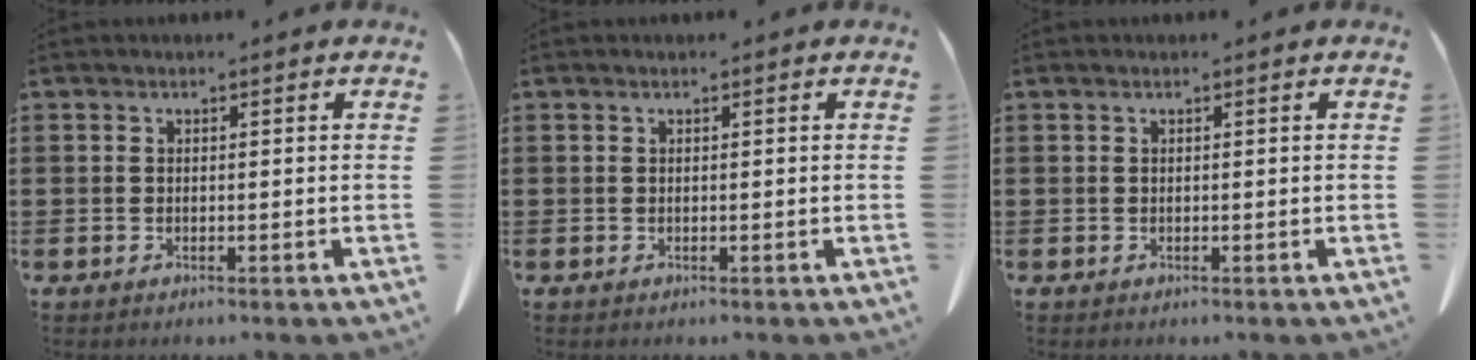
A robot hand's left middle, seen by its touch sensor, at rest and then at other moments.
{"total": 0.0}
{"total": 0.0}